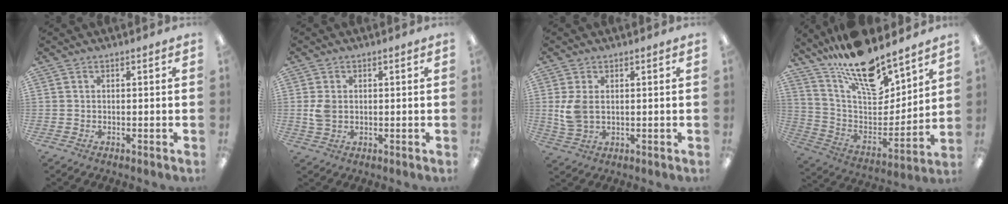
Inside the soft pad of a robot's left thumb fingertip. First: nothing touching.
{"total": 4.1, "force": [0.1, 2.9, 2.9], "torque": [-0.053, 0.000, 0.000]}
{"total": 5.9, "force": [0.7, 3.5, 4.6], "torque": [-0.107, -0.005, 0.006]}
{"total": 18.7, "force": [15.3, 6.6, 8.5], "torque": [-0.159, -0.108, 0.269]}